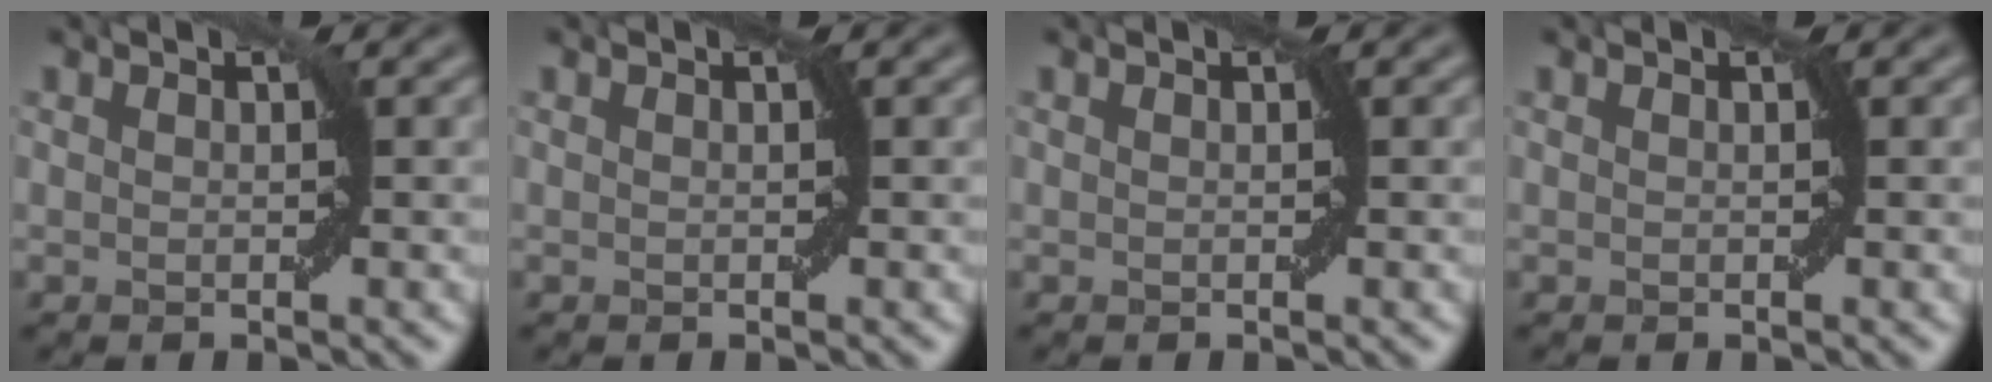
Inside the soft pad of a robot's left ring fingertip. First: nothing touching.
{"total": 0.0}
{"total": 0.0}
{"total": 0.0}